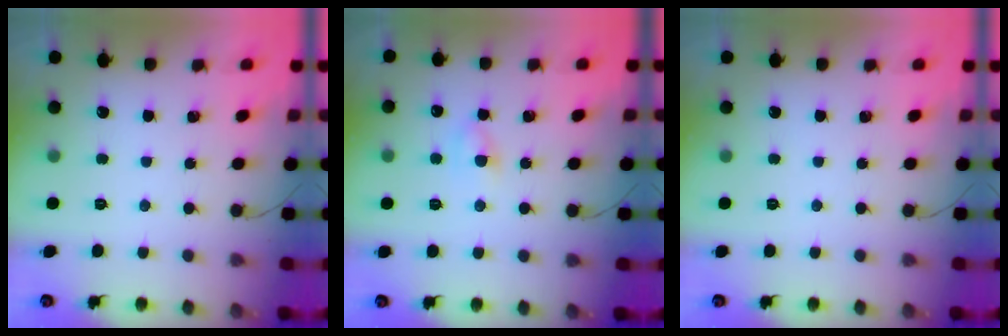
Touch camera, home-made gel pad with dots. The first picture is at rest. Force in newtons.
{"total": 3.7, "press": 3.5, "slide": 1.1}
{"total": 0.0}